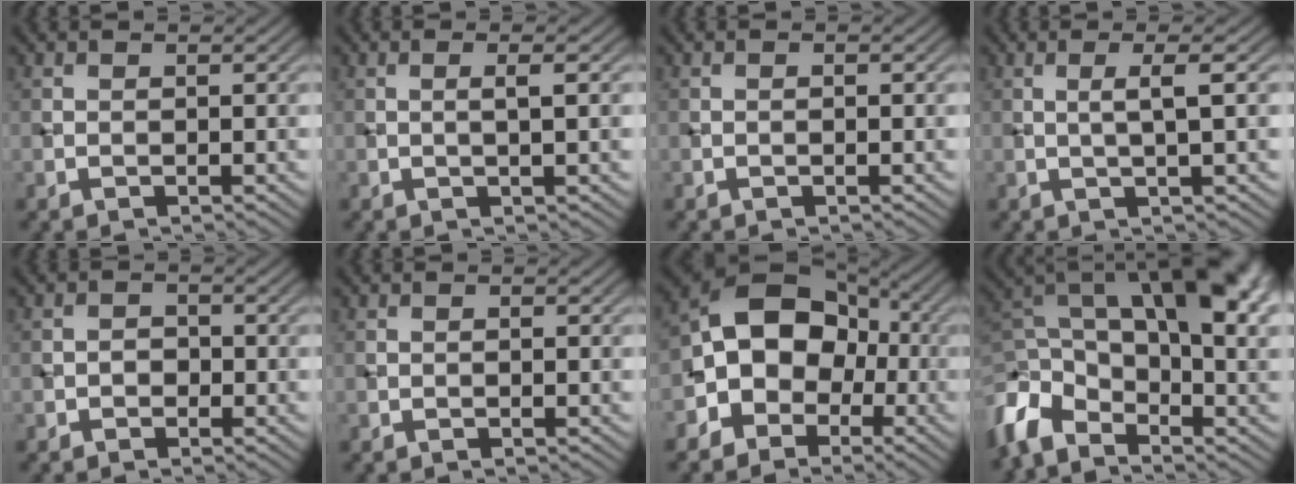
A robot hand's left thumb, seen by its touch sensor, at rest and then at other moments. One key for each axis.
{"total": 2.2, "fx": 0.2, "fy": 0.2, "fz": 2.2, "tx": -0.035, "ty": 0.004, "tz": -0.001}
{"total": 0.5, "fx": -0.1, "fy": 0.1, "fz": 0.5, "tx": -0.007, "ty": 0.000, "tz": -0.003}
{"total": 3.2, "fx": 0.5, "fy": 0.3, "fz": 3.2, "tx": -0.053, "ty": 0.011, "tz": 0.004}
{"total": 1.4, "fx": -0.7, "fy": 1.0, "fz": 0.6, "tx": -0.007, "ty": 0.002, "tz": -0.015}
{"total": 0.0}
{"total": 10.7, "fx": -1.9, "fy": 8.3, "fz": 6.5, "tx": -0.091, "ty": 0.009, "tz": -0.064}
{"total": 15.0, "fx": -0.3, "fy": 8.5, "fz": 12.3, "tx": -0.249, "ty": 0.005, "tz": 0.006}